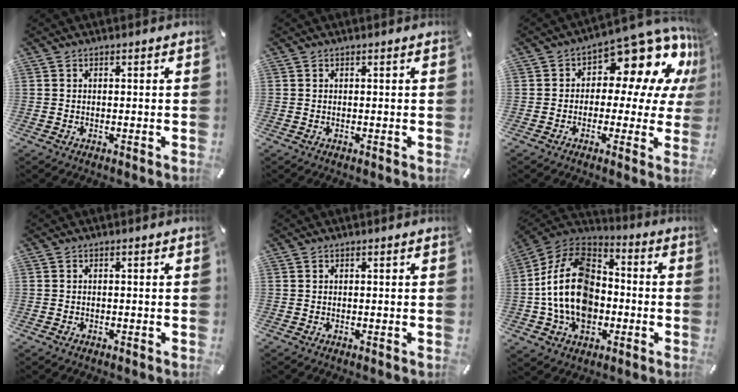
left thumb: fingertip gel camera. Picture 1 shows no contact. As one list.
[{"total": 0.0}, {"total": 13.2, "force": [7.5, 7.0, 8.4], "torque": [-0.119, -0.066, 0.127]}, {"total": 0.8, "force": [-0.5, 0.6, 0.2], "torque": [-0.004, 0.003, -0.011]}, {"total": 0.0}, {"total": 17.9, "force": [-3.5, 13.5, 11.2], "torque": [-0.248, 0.025, -0.066]}]